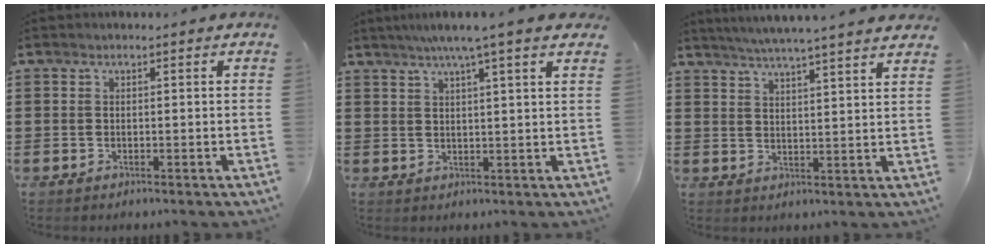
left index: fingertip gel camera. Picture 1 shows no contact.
{"total": 4.8, "force": [3.4, -0.5, 3.3], "torque": [-0.073, -0.003, 0.059]}
{"total": 4.6, "force": [4.3, -0.9, 1.5], "torque": [-0.042, -0.022, 0.073]}